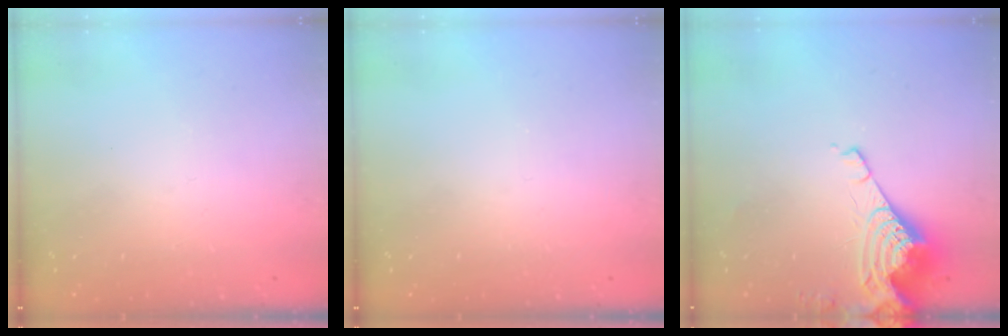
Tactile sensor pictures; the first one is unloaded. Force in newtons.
{"total": 0.0}
{"total": 10.1, "press": 10.0, "slide": 1.1}